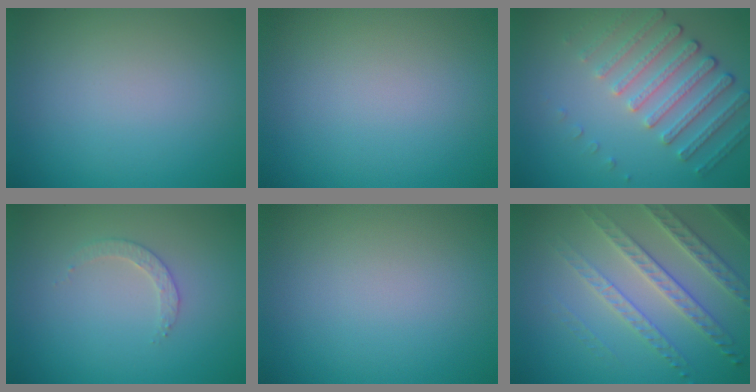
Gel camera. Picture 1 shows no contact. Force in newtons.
{"total": 0.0}
{"total": 4.7, "press": 3.5, "slide": 3.2}
{"total": 1.6, "press": 1.5, "slide": 0.3}
{"total": 0.0}
{"total": 4.8, "press": 4.1, "slide": 2.5}